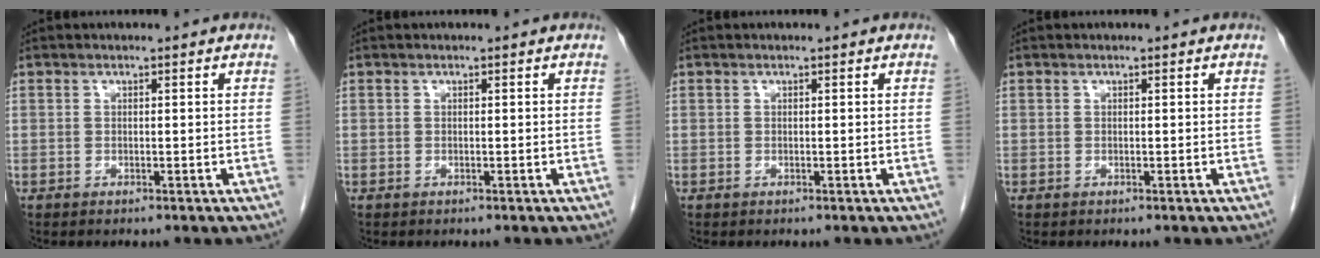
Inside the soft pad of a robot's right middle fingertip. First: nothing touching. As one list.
[{"total": 0.0}, {"total": 0.0}, {"total": 0.0}]